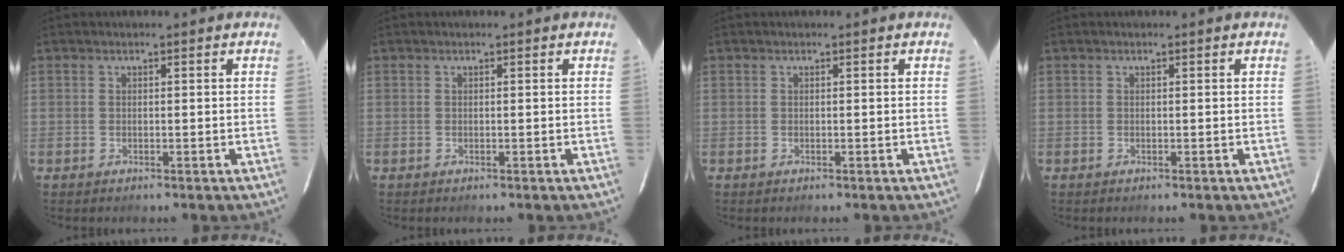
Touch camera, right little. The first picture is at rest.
{"total": 0.0}
{"total": 0.0}
{"total": 0.0}